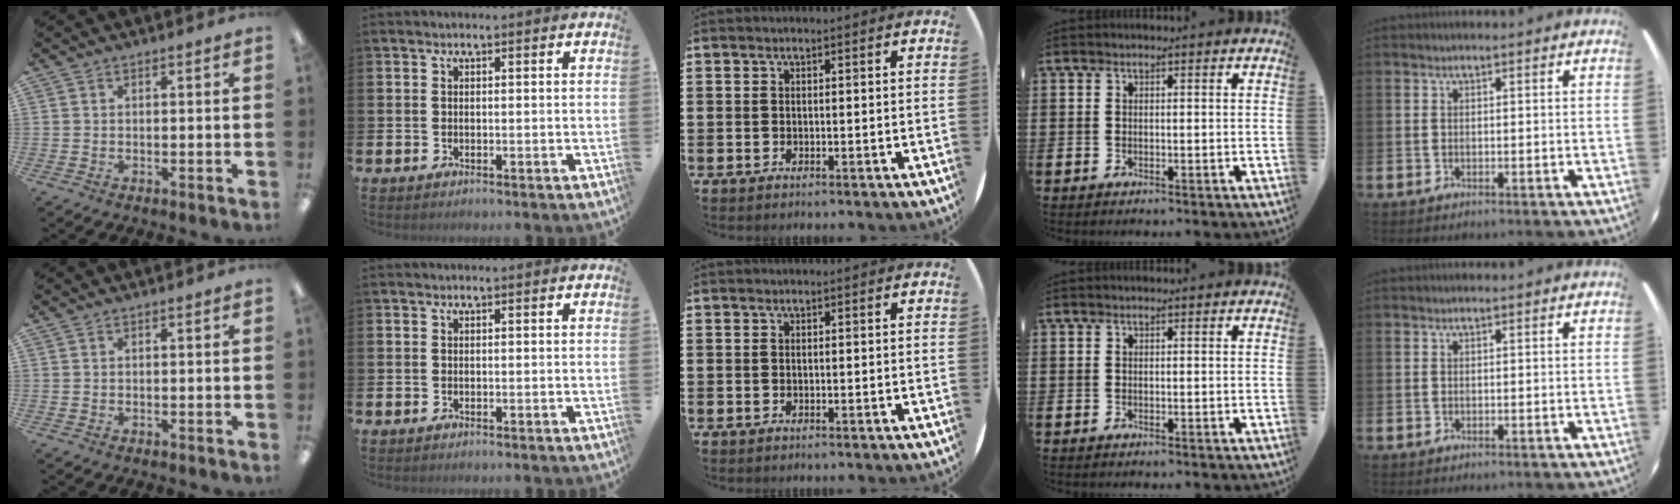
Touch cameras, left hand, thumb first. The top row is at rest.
{}